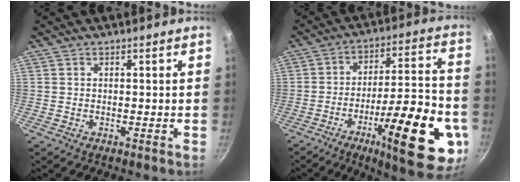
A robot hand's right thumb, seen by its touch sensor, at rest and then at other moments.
{"total": 23.9, "force": [-8.9, 6.9, 21.0], "torque": [-0.266, 0.034, -0.126]}